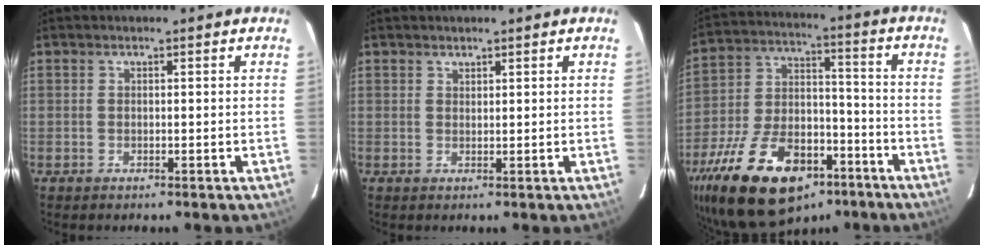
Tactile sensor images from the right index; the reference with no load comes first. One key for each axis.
{"total": 1.0, "fx": 0.8, "fy": 0.5, "fz": -0.1, "tx": 0.003, "ty": 0.000, "tz": 0.016}
{"total": 26.2, "fx": -15.8, "fy": 13.9, "fz": 15.6, "tx": -0.323, "ty": -0.010, "tz": -0.245}